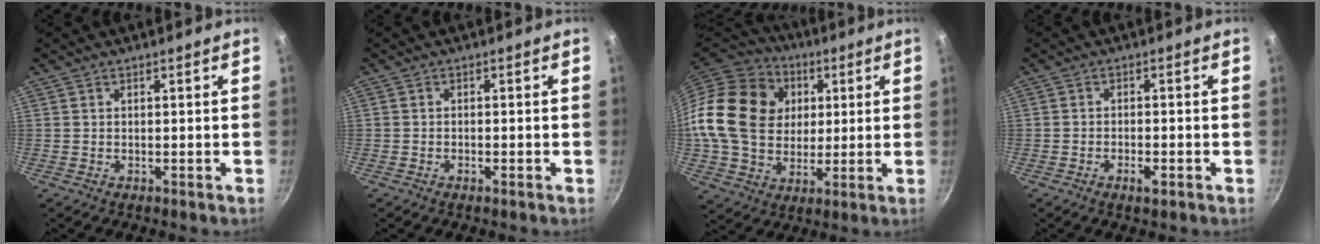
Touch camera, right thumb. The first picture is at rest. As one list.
[{"total": 0.9, "force": [-0.6, 0.1, 0.7], "torque": [-0.017, 0.003, -0.013]}, {"total": 22.6, "force": [3.7, 18.2, 12.9], "torque": [-0.214, 0.017, 0.066]}, {"total": 2.6, "force": [-1.4, 0.8, 2.1], "torque": [-0.037, 0.007, -0.026]}]